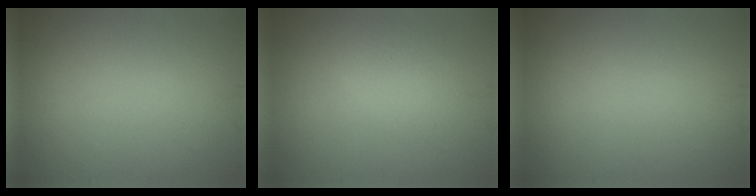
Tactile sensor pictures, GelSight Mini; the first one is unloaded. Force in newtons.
{"total": 2.4, "press": 2.4, "slide": 0.1}
{"total": 0.0}